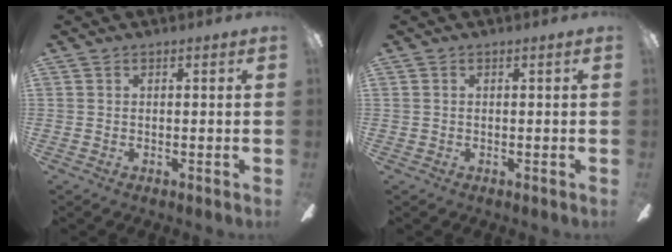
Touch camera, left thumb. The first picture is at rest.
{"total": 0.0}